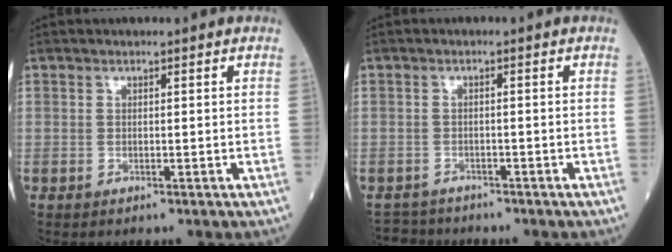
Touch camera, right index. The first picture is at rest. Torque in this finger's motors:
{"motor_torque": [0.05, -0.12, -0.10, -0.02]}